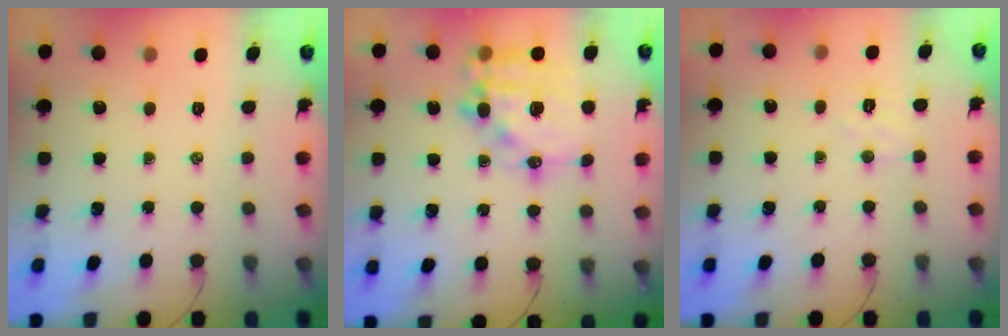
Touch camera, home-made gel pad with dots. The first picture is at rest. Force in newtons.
{"total": 18.7, "press": 18.3, "slide": 4.0}
{"total": 5.1, "press": 5.0, "slide": 1.0}